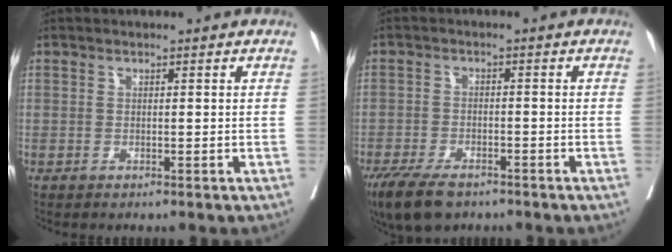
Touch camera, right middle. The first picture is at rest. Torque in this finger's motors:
{"motor_torque": [0.77, -0.50, 0.28, 0.03]}